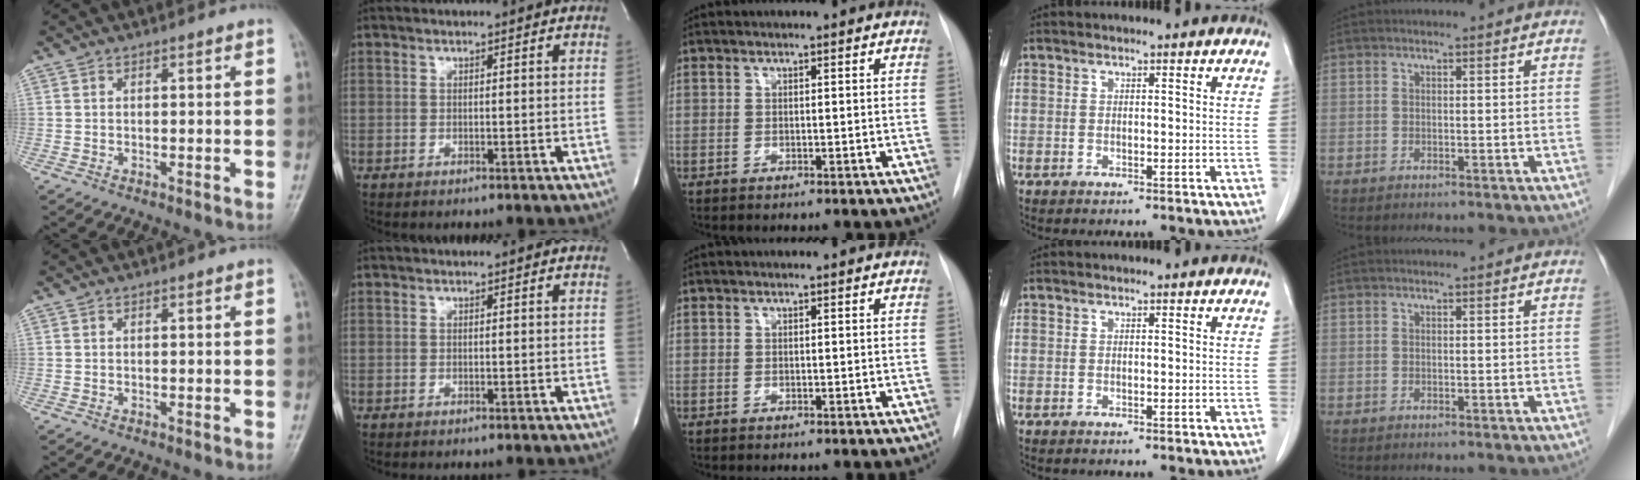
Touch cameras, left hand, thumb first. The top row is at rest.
{}